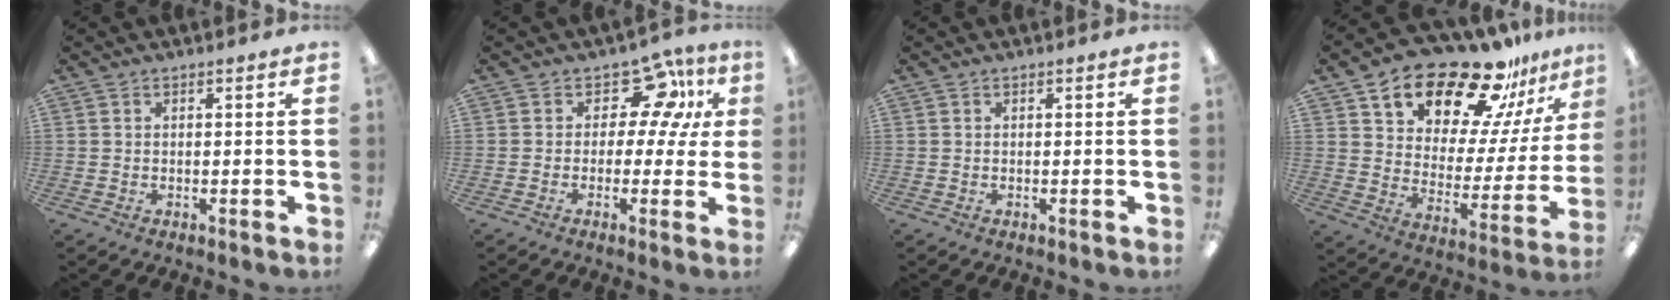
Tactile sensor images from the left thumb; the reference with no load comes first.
{"total": 10.6, "force": [5.4, 6.4, 6.4], "torque": [-0.098, -0.029, 0.096]}
{"total": 0.0}
{"total": 20.9, "force": [17.2, 8.6, 8.2], "torque": [-0.130, -0.132, 0.293]}